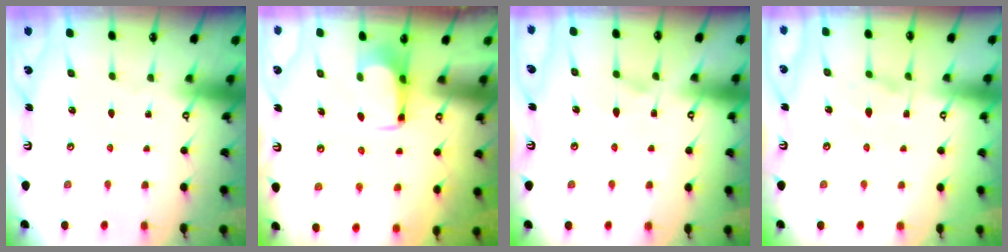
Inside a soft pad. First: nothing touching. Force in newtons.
{"total": 1.7, "press": 1.6, "slide": 0.5}
{"total": 5.6, "press": 5.6, "slide": 0.5}
{"total": 2.5, "press": 2.3, "slide": 1.0}